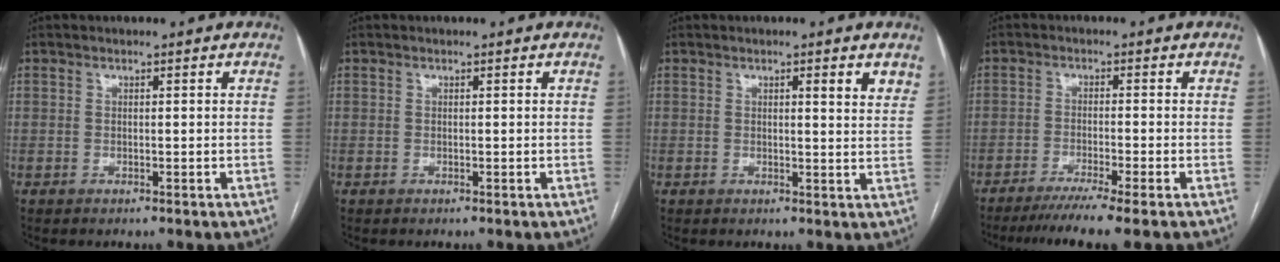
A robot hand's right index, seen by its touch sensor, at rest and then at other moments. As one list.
[{"total": 0.0}, {"total": 3.7, "force": [2.1, 0.4, 3.0], "torque": [-0.031, -0.011, 0.022]}, {"total": 7.6, "force": [-5.8, -1.1, 4.7], "torque": [-0.062, -0.020, -0.093]}]